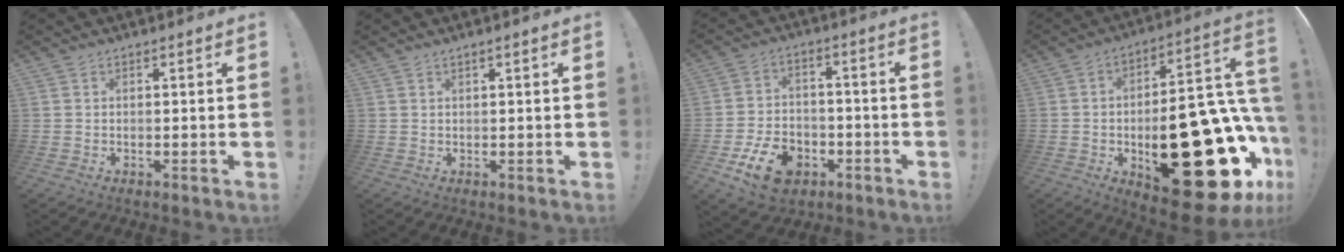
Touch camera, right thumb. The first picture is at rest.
{"total": 0.9, "force": [0.5, -0.2, 0.7], "torque": [-0.020, 0.001, 0.010]}
{"total": 12.9, "force": [-6.5, 8.7, 6.9], "torque": [-0.116, 0.051, -0.112]}
{"total": 35.7, "force": [-8.7, 16.6, 30.4], "torque": [-0.394, 0.027, -0.101]}